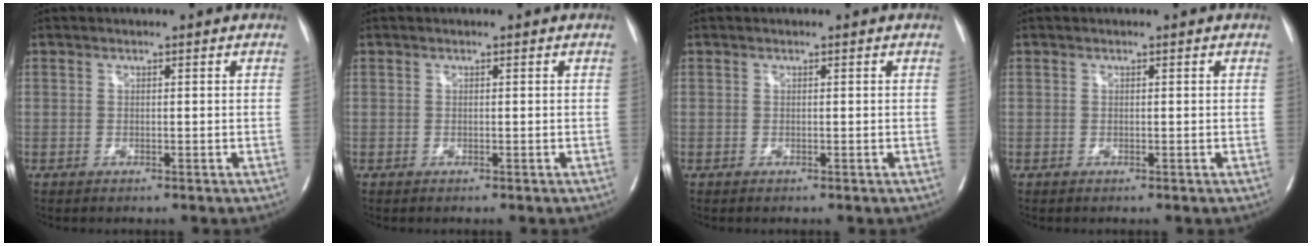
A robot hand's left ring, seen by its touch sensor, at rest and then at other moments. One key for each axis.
{"total": 0.0}
{"total": 0.0}
{"total": 0.0}